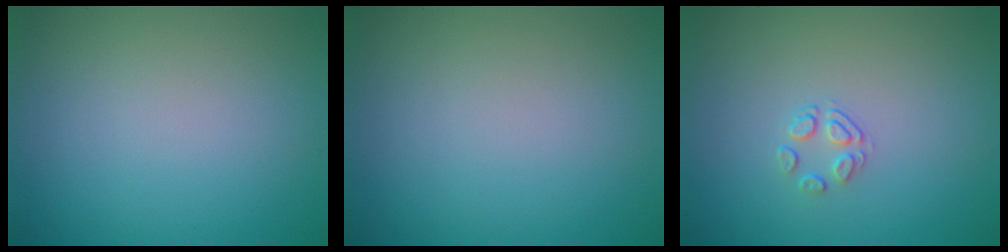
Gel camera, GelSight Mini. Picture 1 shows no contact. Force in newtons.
{"total": 0.0}
{"total": 1.5, "press": 0.8, "slide": 1.3}